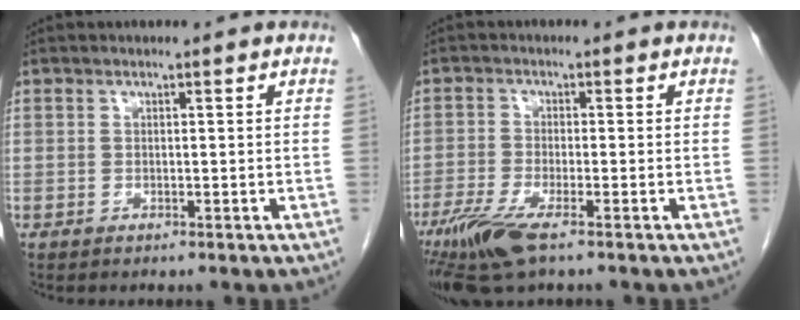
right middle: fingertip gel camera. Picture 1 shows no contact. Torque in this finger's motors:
{"motor_torque": [1.27, -0.87, 0.63, 0.16]}